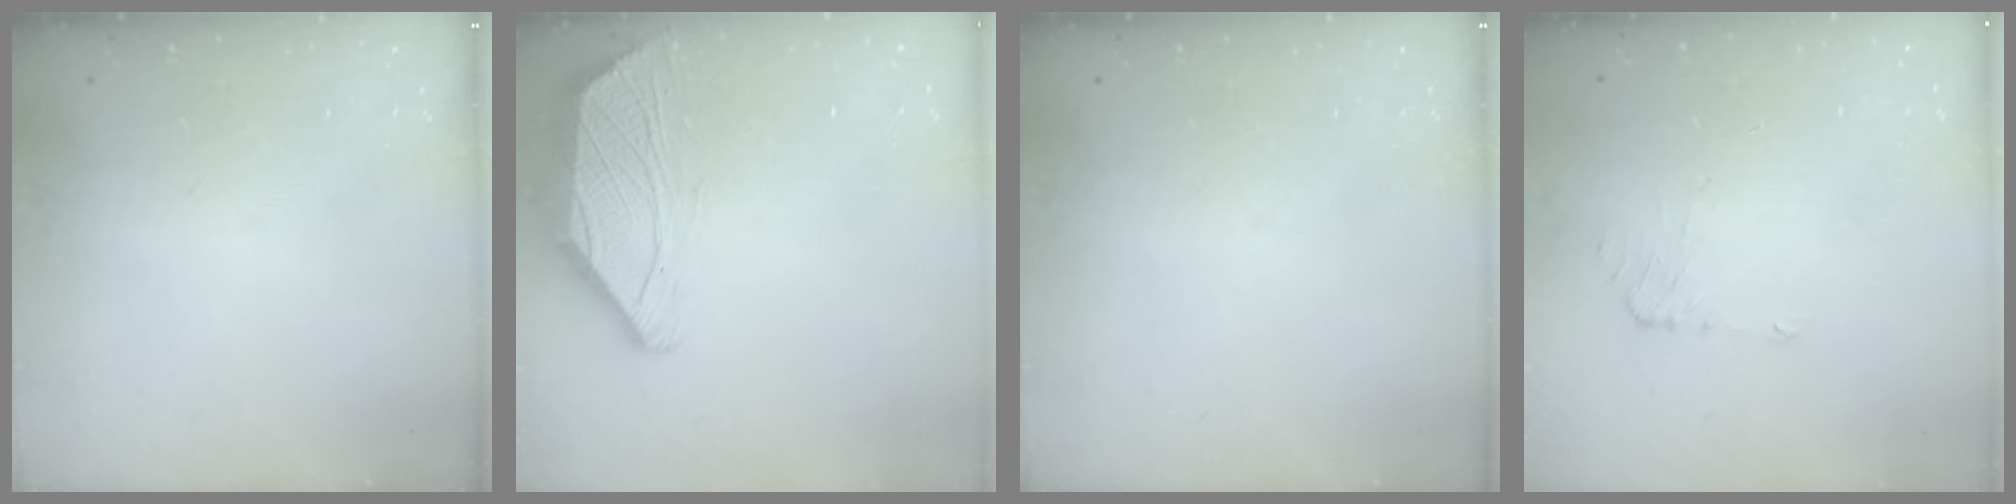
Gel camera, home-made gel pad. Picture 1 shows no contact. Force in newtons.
{"total": 2.3, "press": 2.2, "slide": 0.6}
{"total": 0.0}
{"total": 0.6, "press": 0.4, "slide": 0.4}